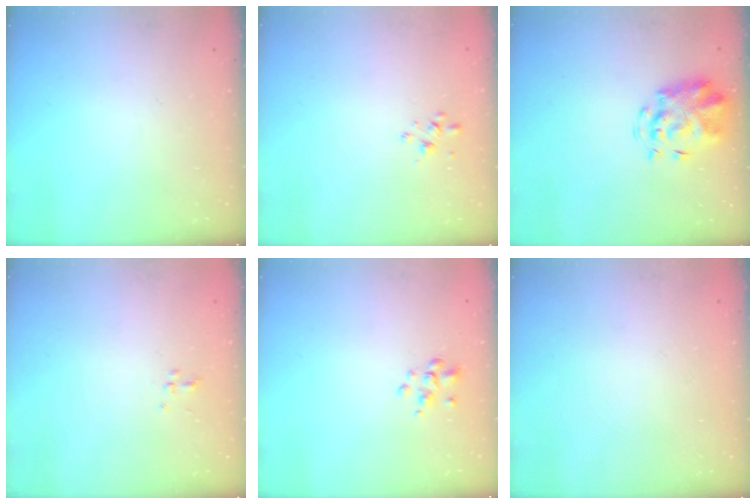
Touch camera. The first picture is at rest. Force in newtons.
{"total": 1.8, "press": 1.7, "slide": 0.4}
{"total": 4.0, "press": 3.8, "slide": 1.2}
{"total": 2.0, "press": 1.8, "slide": 0.9}
{"total": 1.5, "press": 1.5, "slide": 0.5}
{"total": 1.9, "press": 1.9, "slide": 0.2}